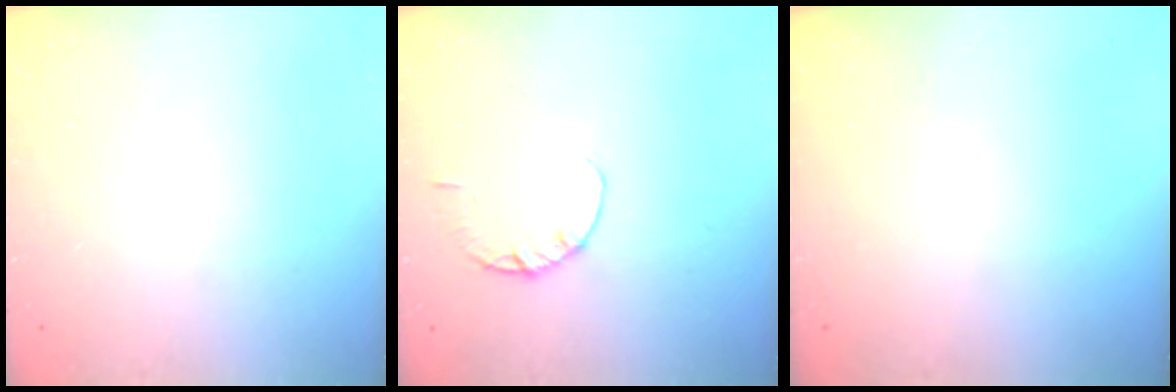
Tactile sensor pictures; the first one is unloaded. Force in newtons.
{"total": 2.9, "press": 2.8, "slide": 0.4}
{"total": 0.0}